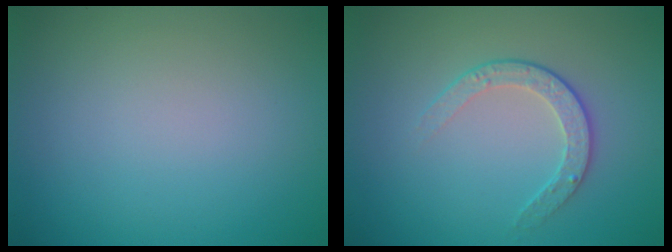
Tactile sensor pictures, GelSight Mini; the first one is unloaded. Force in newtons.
{"total": 2.2, "press": 1.6, "slide": 1.5}